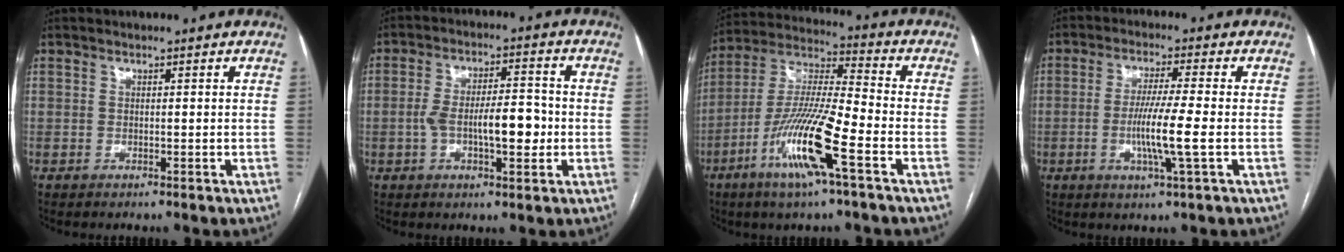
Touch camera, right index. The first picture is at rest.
{"total": 9.1, "force": [-1.5, 2.8, 8.5], "torque": [-0.151, 0.016, -0.022]}
{"total": 15.1, "force": [-6.6, 0.9, 13.5], "torque": [-0.274, -0.014, -0.128]}
{"total": 7.7, "force": [-1.5, -0.7, 7.5], "torque": [-0.141, -0.011, -0.030]}